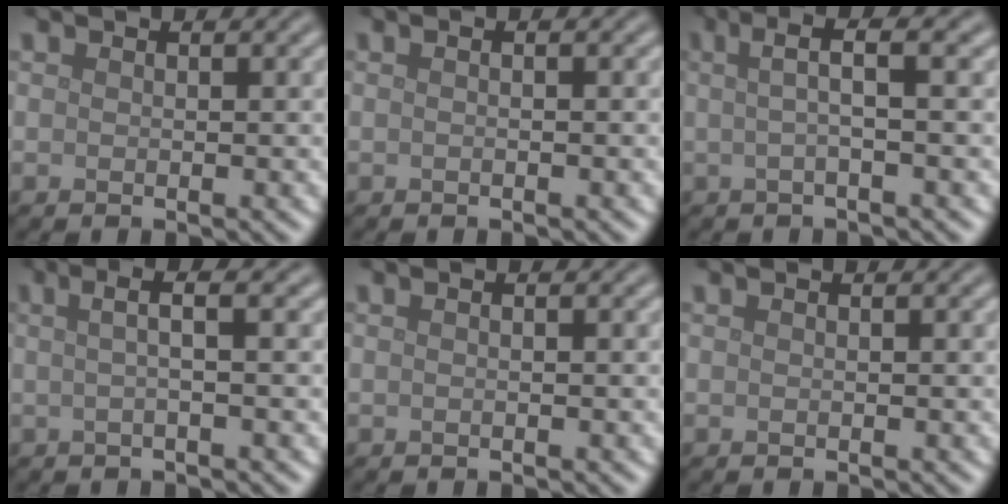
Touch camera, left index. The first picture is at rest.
{"total": 1.0, "force": [0.2, 0.4, 0.9], "torque": [-0.010, -0.011, -0.007]}
{"total": 3.2, "force": [0.7, 0.6, 3.1], "torque": [-0.049, 0.011, 0.008]}
{"total": 2.9, "force": [0.5, 0.7, 2.8], "torque": [-0.040, 0.009, 0.002]}
{"total": 0.7, "force": [0.1, 0.2, 0.6], "torque": [-0.013, -0.005, -0.006]}
{"total": 0.0}